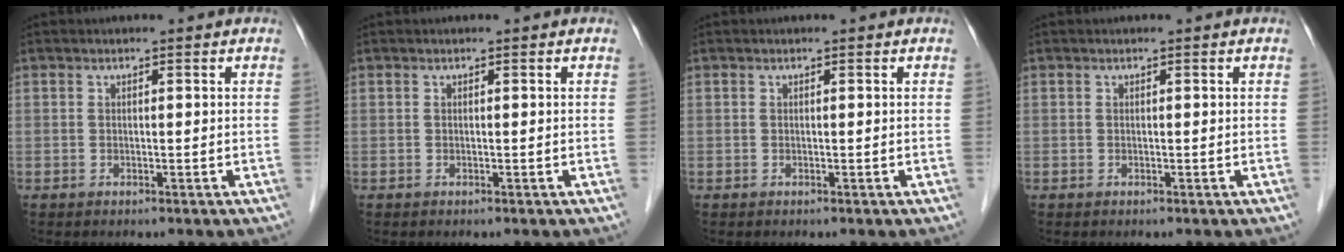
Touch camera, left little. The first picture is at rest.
{"total": 0.0}
{"total": 0.0}
{"total": 0.0}